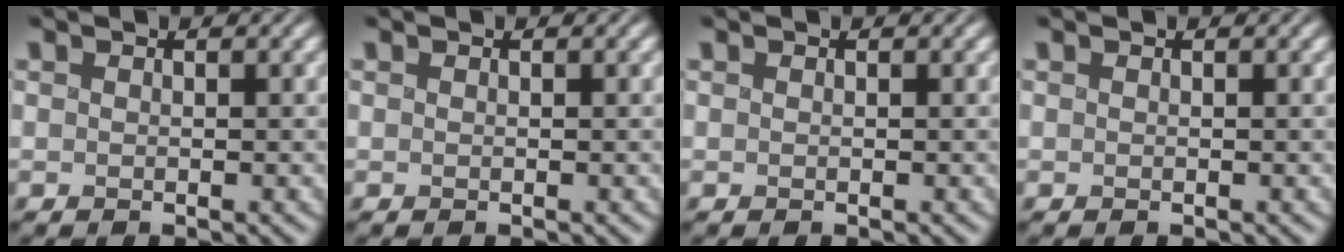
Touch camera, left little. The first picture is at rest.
{"total": 0.0}
{"total": 0.0}
{"total": 0.0}